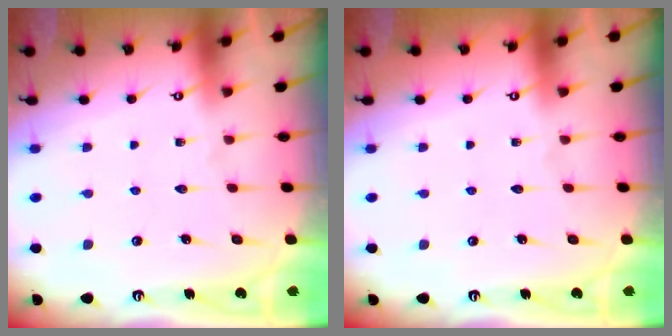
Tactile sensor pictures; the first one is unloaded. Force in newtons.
{"total": 0.0}